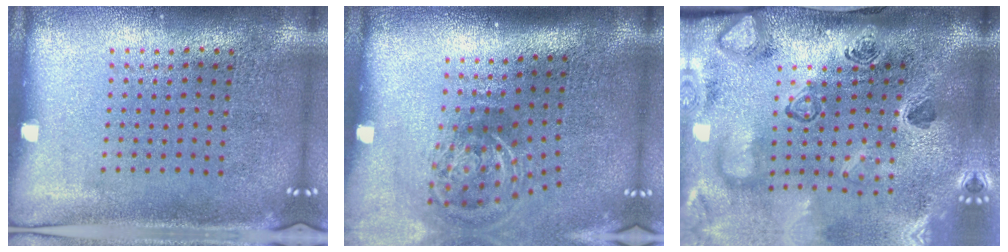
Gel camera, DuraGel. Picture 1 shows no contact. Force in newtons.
{"total": 2.3, "press": 1.3, "slide": 1.8}
{"total": 4.8, "press": 3.4, "slide": 3.4}